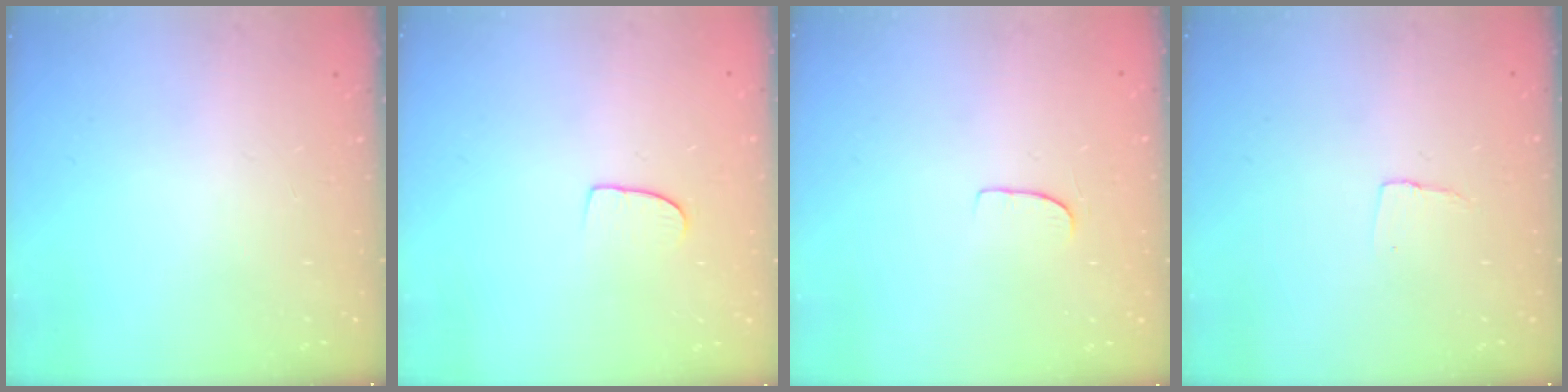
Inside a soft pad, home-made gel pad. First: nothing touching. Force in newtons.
{"total": 6.1, "press": 6.1, "slide": 0.4}
{"total": 5.8, "press": 5.8, "slide": 0.3}
{"total": 3.8, "press": 3.8, "slide": 0.3}